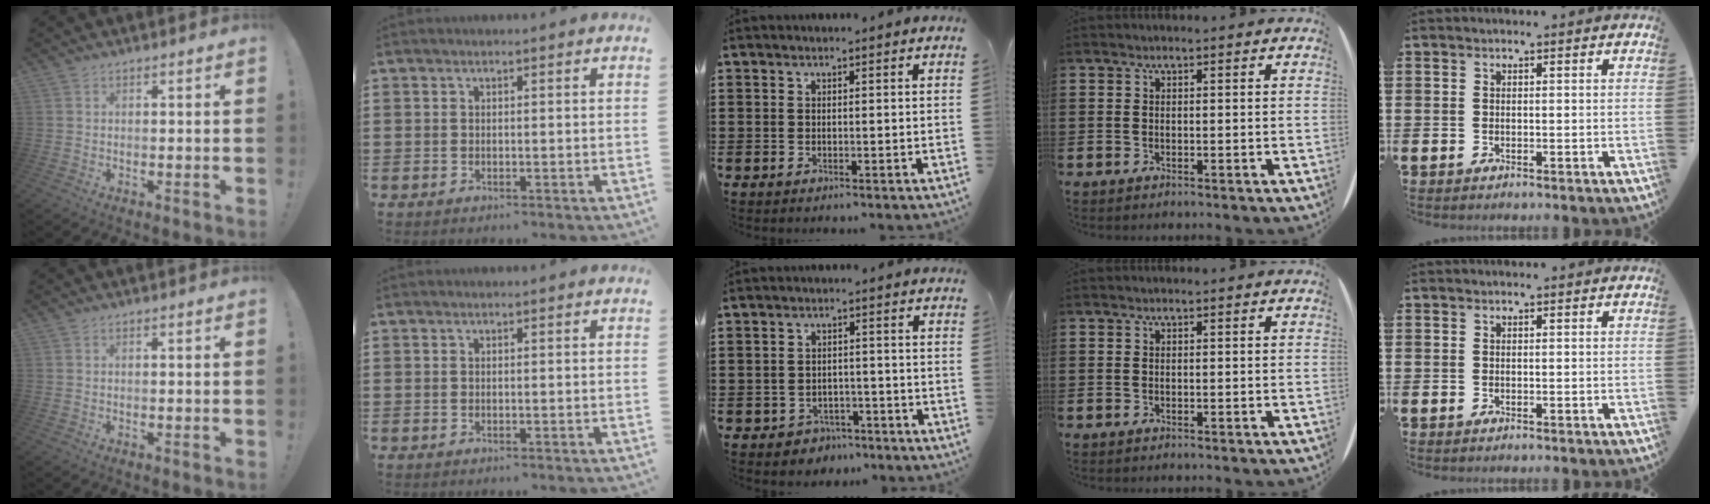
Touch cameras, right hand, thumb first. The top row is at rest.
{"middle": {"total": 2.6, "force": [-2.5, 0.9, -0.2], "torque": [-0.009, 0.000, -0.054]}}